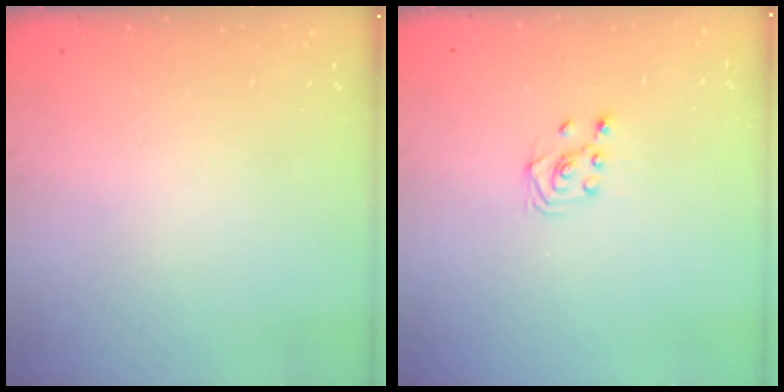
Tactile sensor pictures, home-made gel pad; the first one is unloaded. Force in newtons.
{"total": 2.3, "press": 2.2, "slide": 0.6}